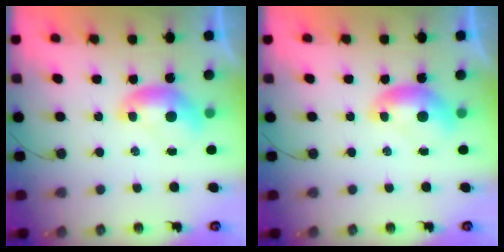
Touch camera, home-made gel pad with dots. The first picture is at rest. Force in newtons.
{"total": 0.0}